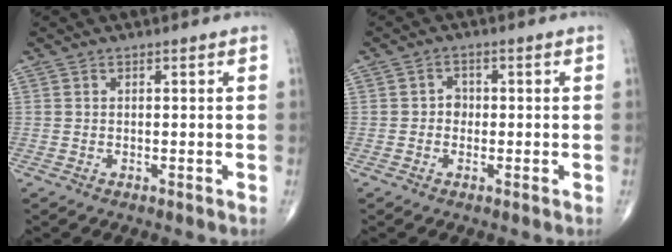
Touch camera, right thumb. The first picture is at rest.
{"total": 2.0, "force": [-0.2, 1.8, 0.9], "torque": [0.006, 0.008, -0.009]}